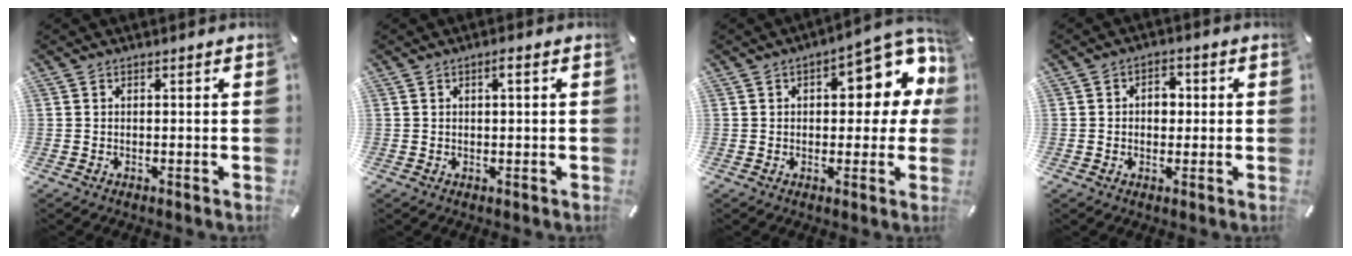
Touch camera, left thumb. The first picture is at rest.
{"total": 1.8, "force": [0.5, 0.5, 1.7], "torque": [-0.033, 0.003, 0.007]}
{"total": 13.2, "force": [4.2, 6.6, 10.6], "torque": [-0.120, -0.029, 0.066]}
{"total": 4.3, "force": [-0.1, 3.2, 3.0], "torque": [-0.036, 0.001, -0.010]}